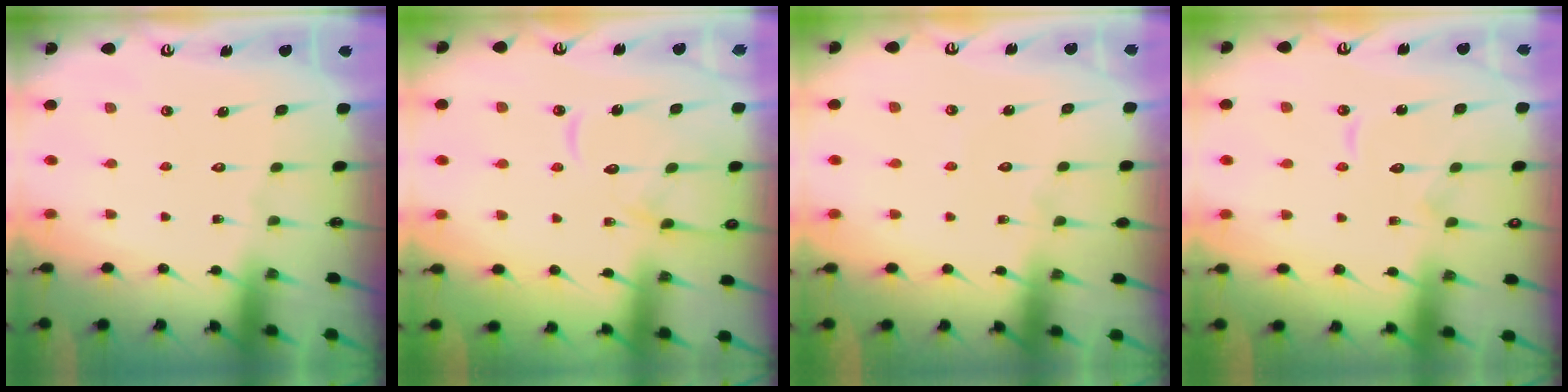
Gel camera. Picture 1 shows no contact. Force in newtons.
{"total": 12.7, "press": 12.7, "slide": 1.2}
{"total": 2.7, "press": 2.7, "slide": 0.2}
{"total": 8.5, "press": 8.5, "slide": 0.7}